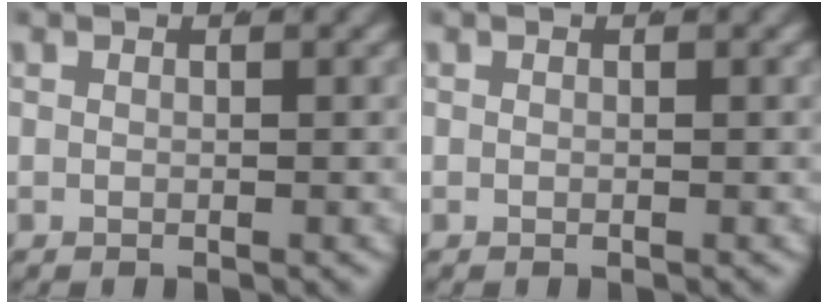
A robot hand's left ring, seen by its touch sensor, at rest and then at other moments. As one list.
[{"total": 0.0}]